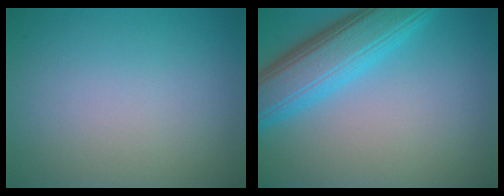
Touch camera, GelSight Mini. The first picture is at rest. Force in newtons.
{"total": 7.3, "press": 7.3, "slide": 0.2}